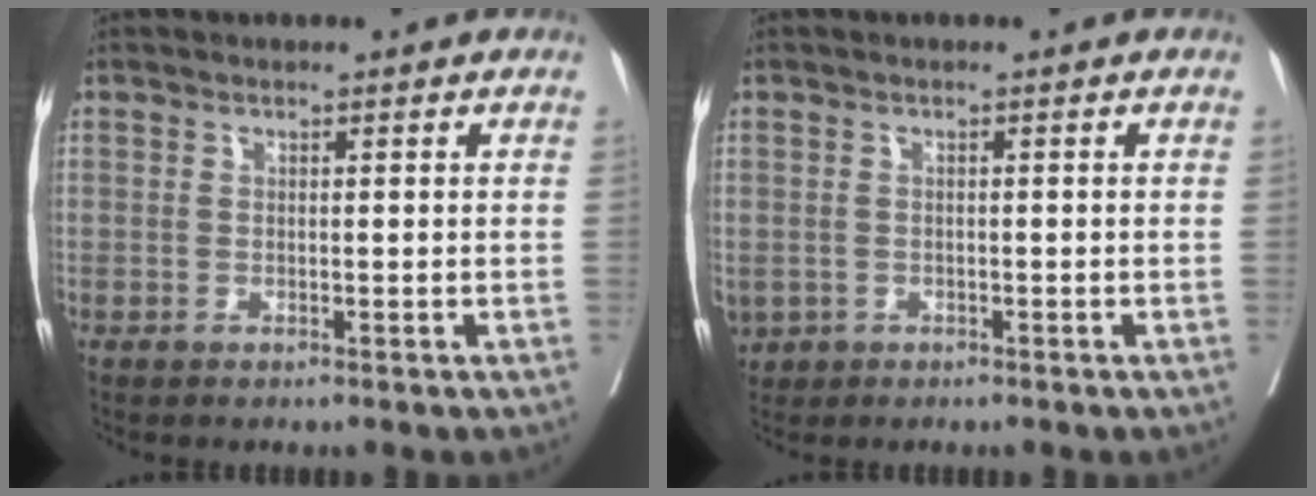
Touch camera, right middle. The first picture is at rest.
{"total": 3.1, "force": [-1.4, 2.6, 1.0], "torque": [-0.029, -0.004, -0.019]}